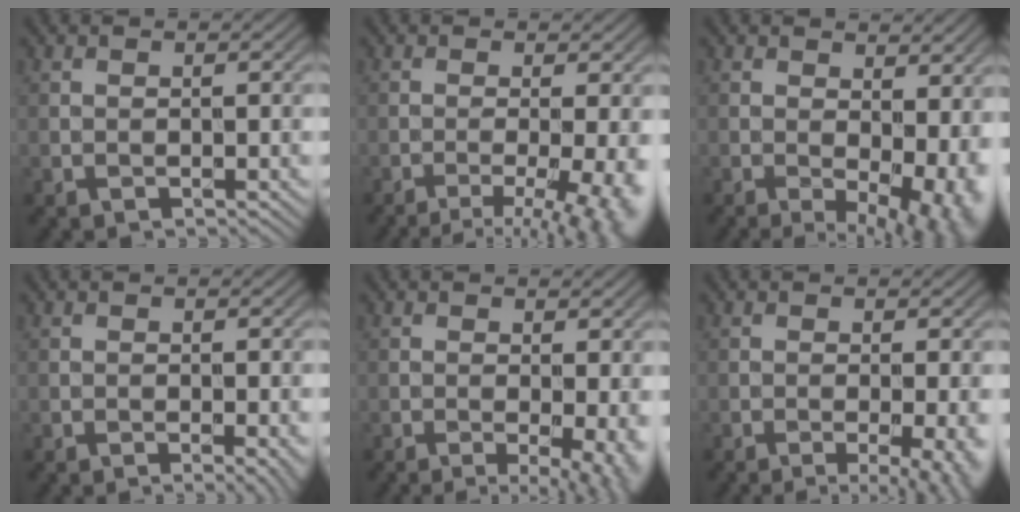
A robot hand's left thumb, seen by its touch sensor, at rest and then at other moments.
{"total": 8.8, "force": [-3.3, 2.5, 7.8], "torque": [-0.089, -0.010, -0.032]}
{"total": 10.7, "force": [-0.3, 5.5, 9.1], "torque": [-0.112, -0.012, 0.022]}
{"total": 1.6, "force": [-0.5, 0.1, 1.6], "torque": [-0.026, -0.005, -0.008]}
{"total": 6.5, "force": [-1.3, 1.8, 6.1], "torque": [-0.079, -0.006, -0.012]}
{"total": 6.0, "force": [-1.8, 1.4, 5.5], "torque": [-0.078, -0.012, -0.018]}